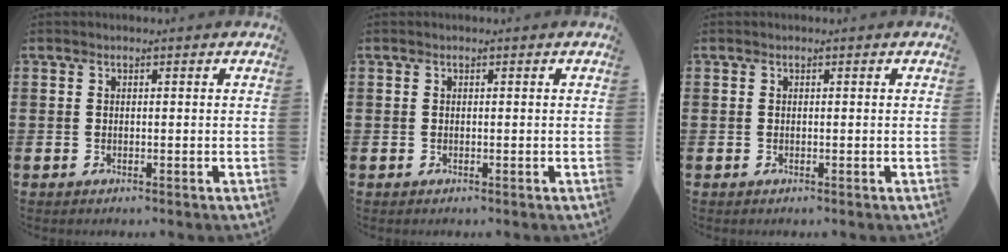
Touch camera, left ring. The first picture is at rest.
{"total": 0.0}
{"total": 0.0}